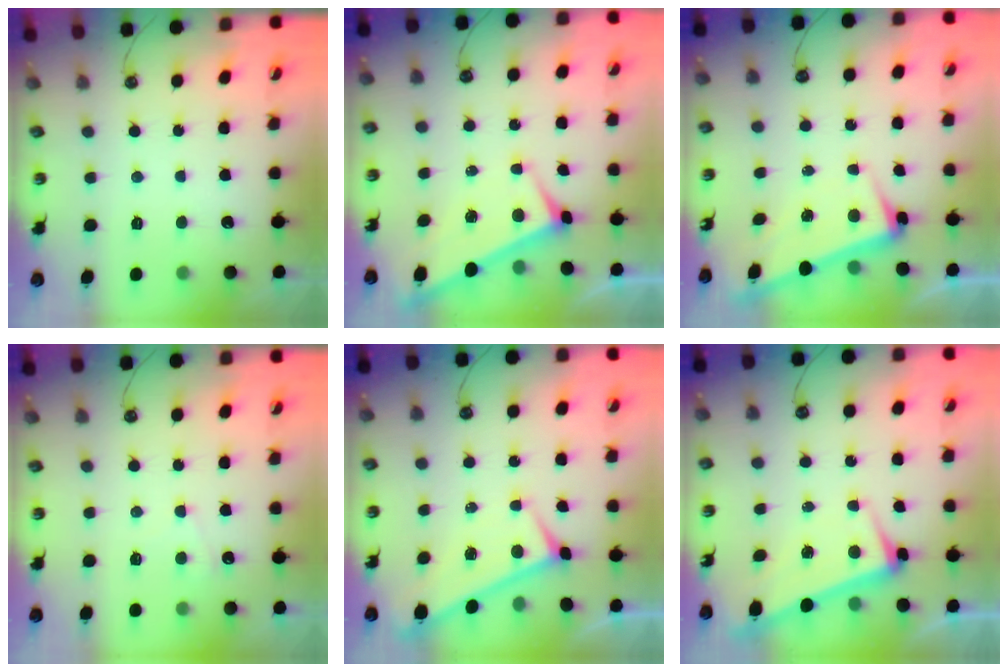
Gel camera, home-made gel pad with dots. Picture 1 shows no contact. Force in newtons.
{"total": 3.6, "press": 3.6, "slide": 0.2}
{"total": 3.0, "press": 2.9, "slide": 1.0}
{"total": 2.7, "press": 2.7, "slide": 0.4}
{"total": 0.0}
{"total": 3.2, "press": 3.0, "slide": 0.9}